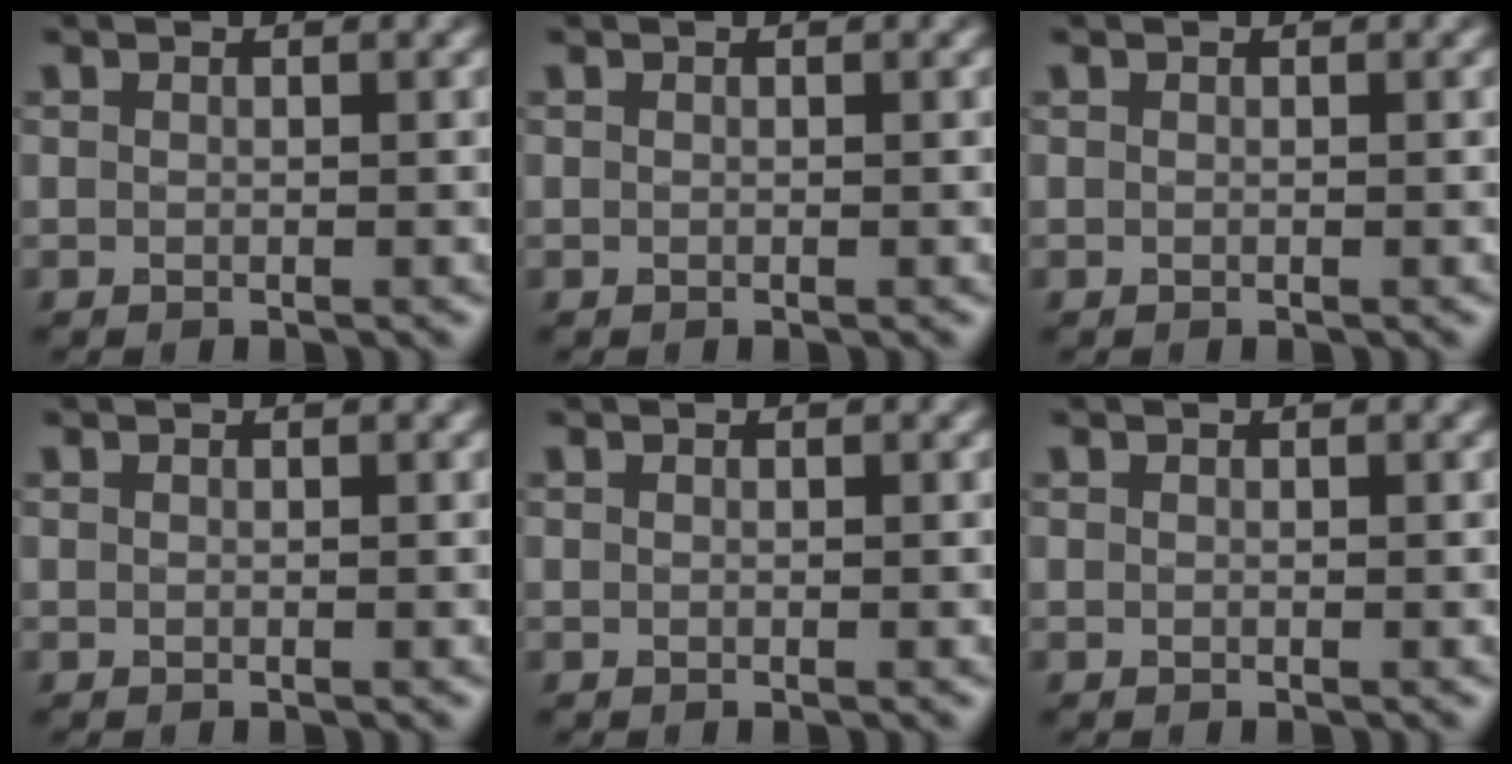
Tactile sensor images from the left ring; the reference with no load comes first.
{"total": 0.0}
{"total": 0.0}
{"total": 0.0}
{"total": 0.0}
{"total": 0.0}